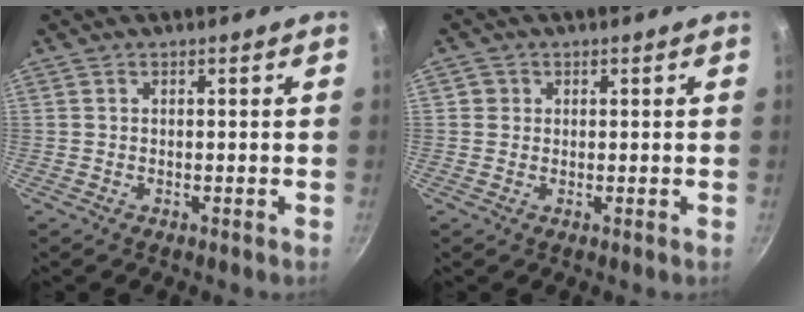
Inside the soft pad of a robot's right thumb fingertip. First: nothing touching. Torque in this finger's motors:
{"motor_torque": [-0.12, -0.06, 0.38, 0.11, -0.01]}